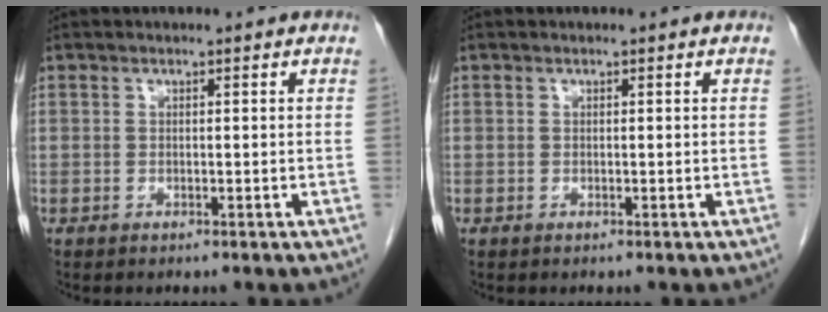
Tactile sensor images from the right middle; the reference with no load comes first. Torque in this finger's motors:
{"motor_torque": [0.00, 0.00, 0.00, 0.00]}